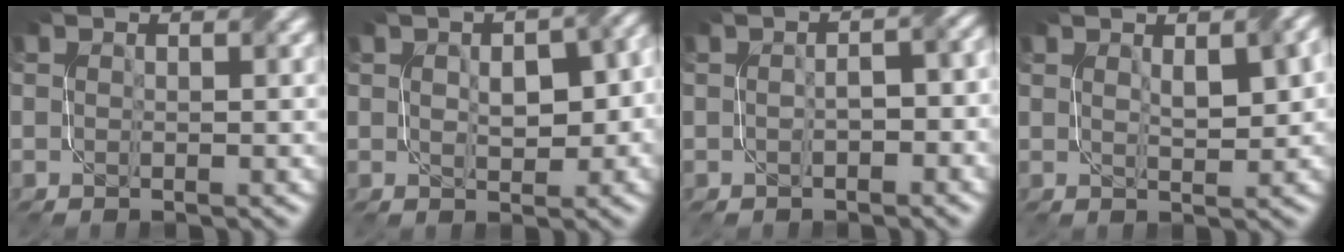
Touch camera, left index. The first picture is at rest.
{"total": 5.8, "force": [0.4, 3.3, 4.8], "torque": [-0.054, 0.007, 0.018]}
{"total": 2.9, "force": [-0.7, 1.4, 2.5], "torque": [-0.036, 0.002, -0.007]}
{"total": 3.5, "force": [1.2, 1.0, 3.1], "torque": [-0.053, 0.002, 0.024]}